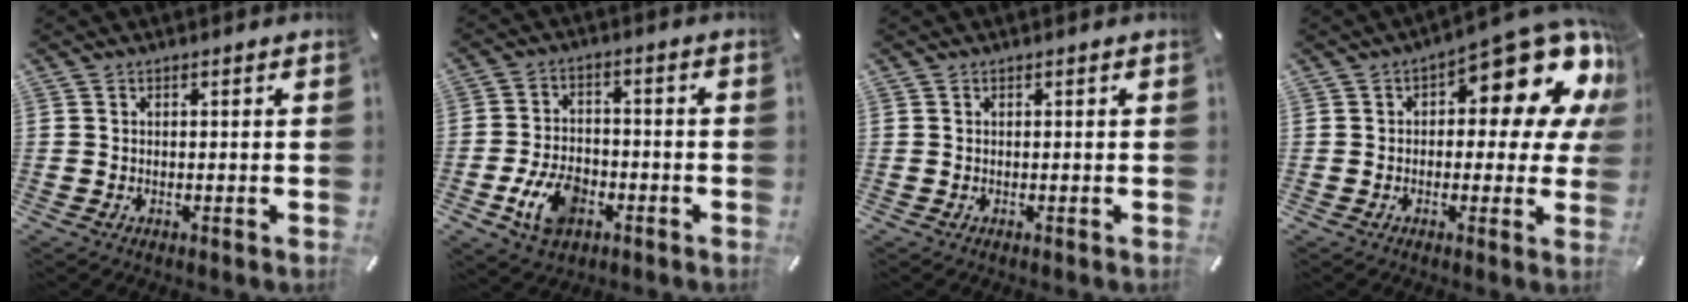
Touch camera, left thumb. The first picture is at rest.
{"total": 9.9, "force": [-4.2, 6.4, 6.2], "torque": [-0.123, 0.011, -0.073]}
{"total": 0.0}
{"total": 15.0, "force": [8.2, 5.8, 11.1], "torque": [-0.140, -0.074, 0.130]}